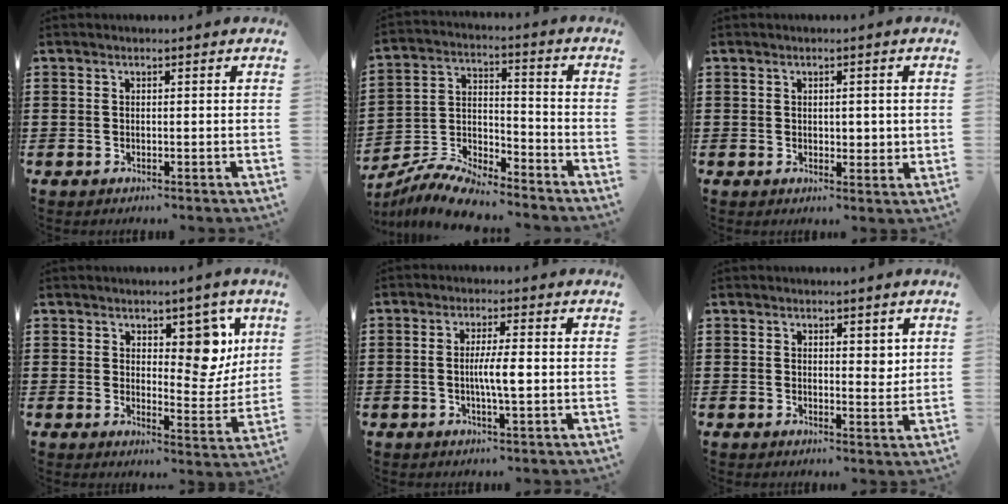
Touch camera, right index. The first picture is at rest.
{"total": 7.7, "force": [-7.3, 1.0, 2.0], "torque": [-0.049, 0.008, -0.146]}
{"total": 1.9, "force": [0.4, 1.2, 1.4], "torque": [-0.022, 0.006, 0.005]}
{"total": 8.1, "force": [4.1, 4.3, 5.5], "torque": [-0.073, -0.015, 0.063]}
{"total": 4.4, "force": [-0.4, 0.3, 4.3], "torque": [-0.083, -0.007, -0.012]}
{"total": 2.3, "force": [1.6, 1.2, 1.2], "torque": [-0.008, 0.000, 0.026]}